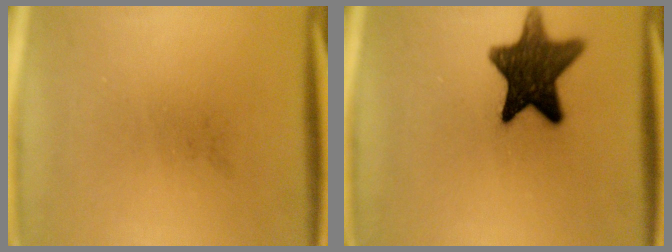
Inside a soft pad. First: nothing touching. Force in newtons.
{"total": 13.3}